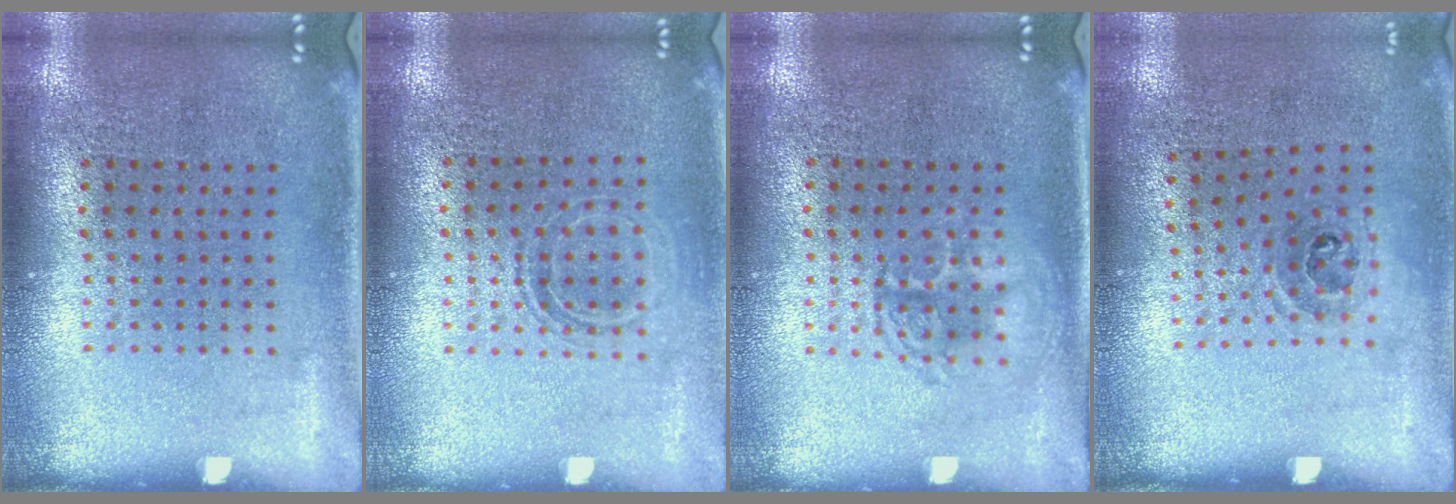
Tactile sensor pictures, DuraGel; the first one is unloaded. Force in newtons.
{"total": 1.2, "press": 1.1, "slide": 0.6}
{"total": 1.3, "press": 1.3, "slide": 0.2}
{"total": 1.0, "press": 0.7, "slide": 0.8}